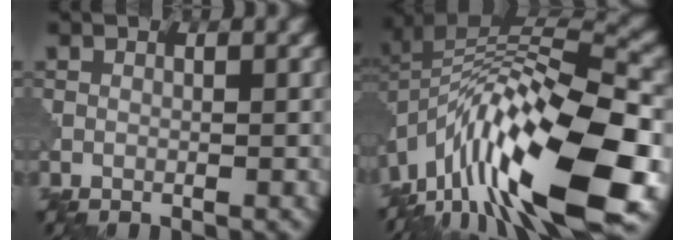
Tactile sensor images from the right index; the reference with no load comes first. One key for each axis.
{"total": 16.2, "fx": -6.3, "fy": 6.3, "fz": 13.5, "tx": -0.229, "ty": 0.015, "tz": -0.113}